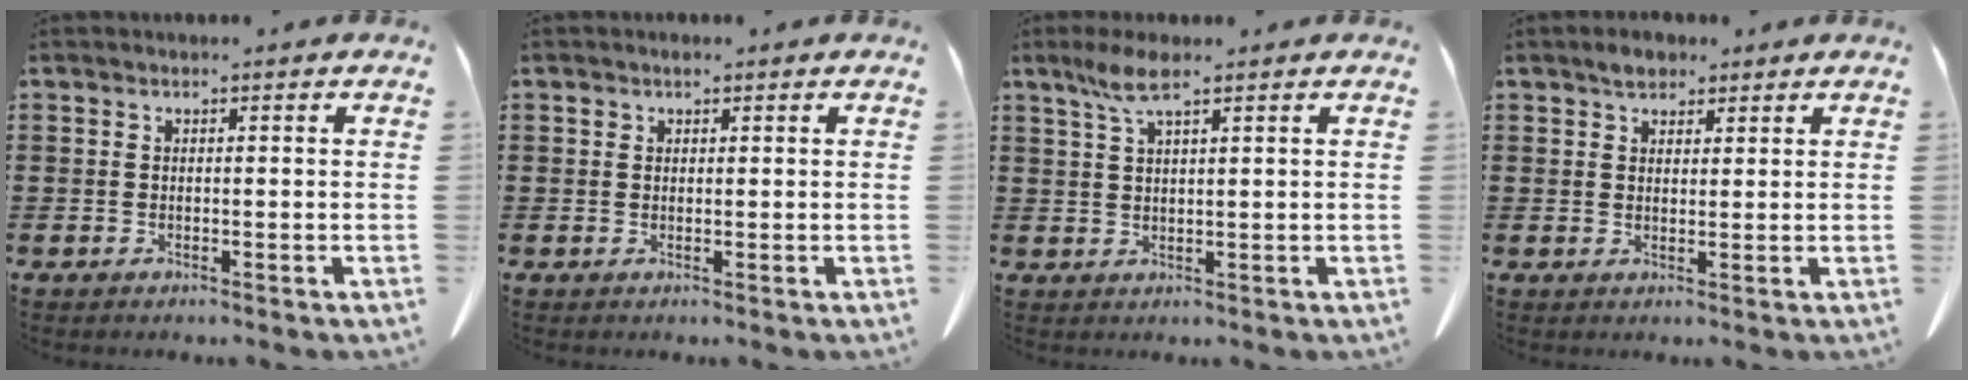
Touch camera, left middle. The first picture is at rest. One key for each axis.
{"total": 0.9, "fx": 0.5, "fy": 0.7, "fz": 0.3, "tx": -0.009, "ty": 0.005, "tz": 0.010}
{"total": 4.7, "fx": 2.8, "fy": 0.8, "fz": 3.6, "tx": -0.078, "ty": 0.005, "tz": 0.050}
{"total": 2.5, "fx": 2.1, "fy": 1.2, "fz": 0.7, "tx": -0.011, "ty": 0.003, "tz": 0.039}